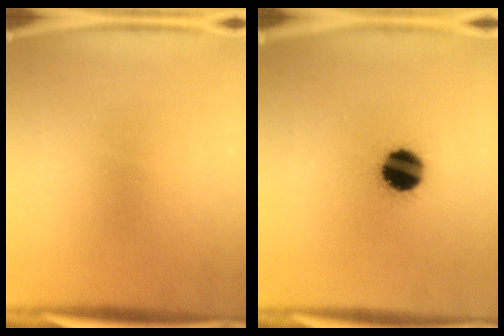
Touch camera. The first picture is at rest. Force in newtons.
{"total": 11.5}